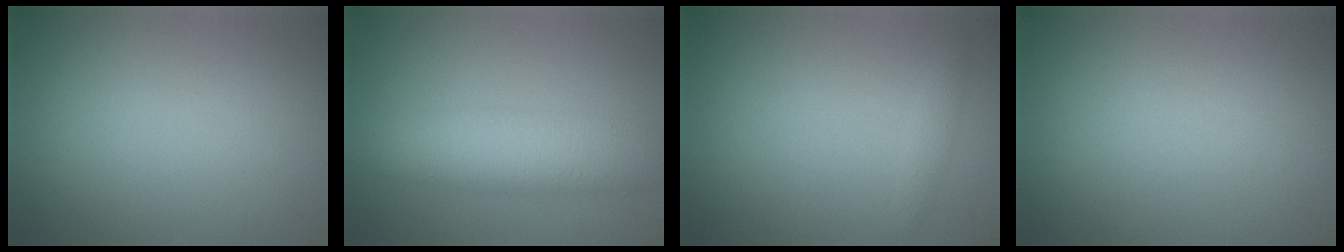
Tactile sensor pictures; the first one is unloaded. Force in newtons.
{"total": 5.8, "press": 5.8, "slide": 0.0}
{"total": 0.8, "press": 0.8, "slide": 0.1}
{"total": 0.0}